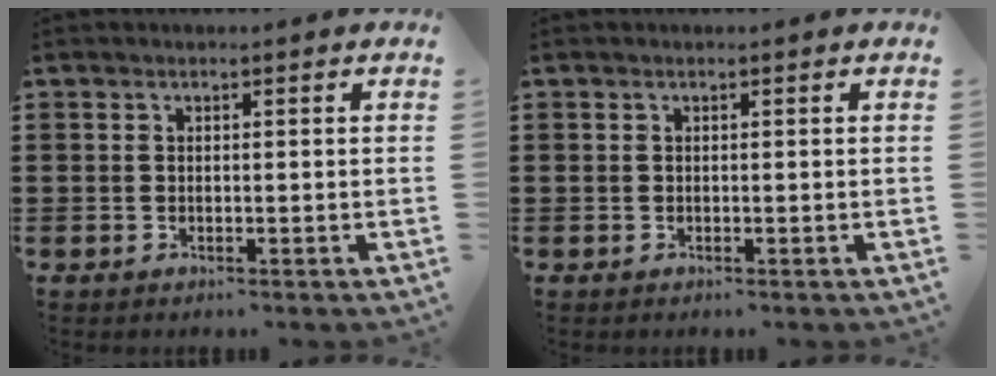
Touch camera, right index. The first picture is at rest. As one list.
[{"total": 0.0}]